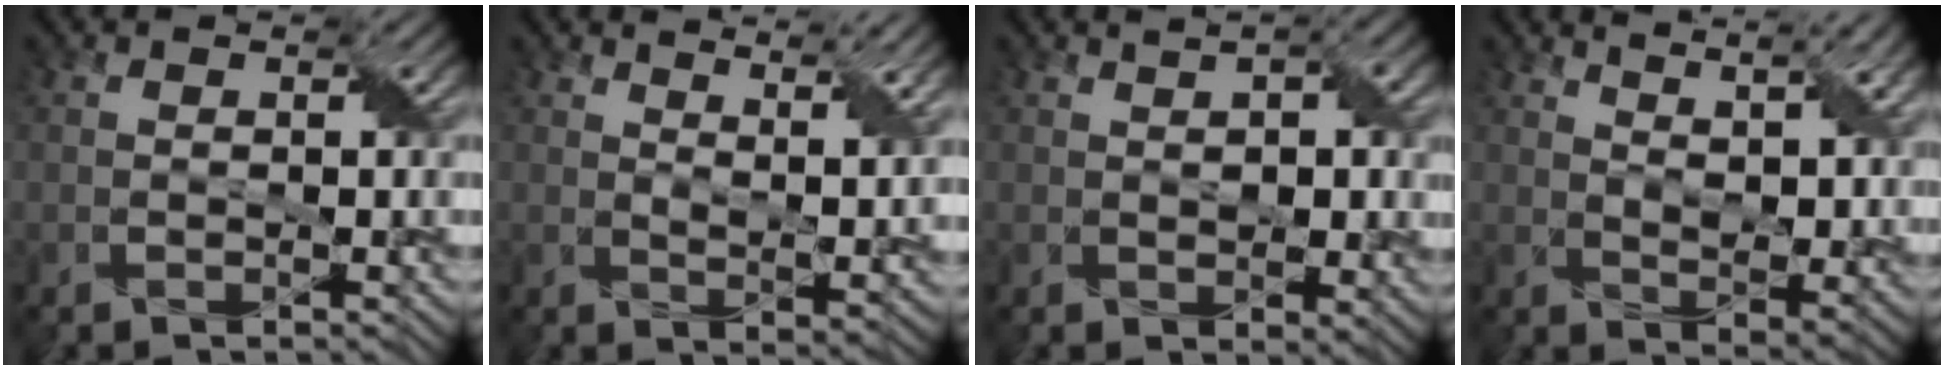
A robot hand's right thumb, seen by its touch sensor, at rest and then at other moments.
{"total": 6.4, "force": [4.7, 1.4, 4.1], "torque": [-0.072, -0.009, 0.077]}
{"total": 4.6, "force": [1.4, 2.5, 3.7], "torque": [-0.054, -0.004, 0.030]}
{"total": 9.5, "force": [6.3, 2.9, 6.5], "torque": [-0.112, 0.001, 0.096]}